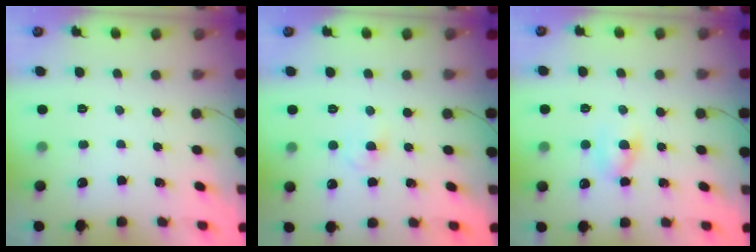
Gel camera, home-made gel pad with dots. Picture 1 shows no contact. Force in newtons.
{"total": 2.2, "press": 2.0, "slide": 0.9}
{"total": 3.9, "press": 3.6, "slide": 1.3}